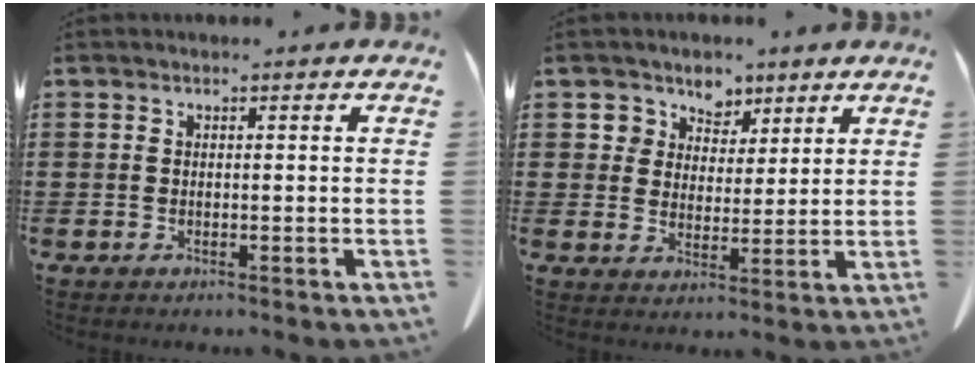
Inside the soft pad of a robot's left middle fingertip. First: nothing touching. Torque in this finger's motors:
{"motor_torque": [1.64, 0.50, 0.08, 0.01]}